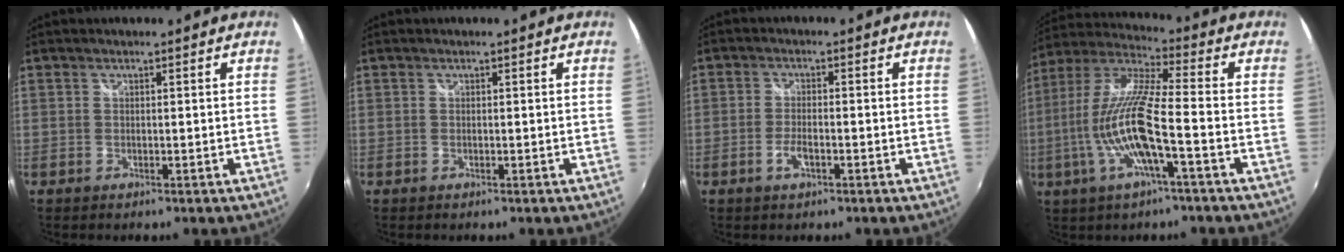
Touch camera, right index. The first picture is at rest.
{"total": 0.0}
{"total": 3.3, "force": [-1.6, 1.2, 2.7], "torque": [-0.060, -0.001, -0.032]}
{"total": 14.9, "force": [-4.4, 1.7, 14.1], "torque": [-0.267, -0.012, -0.083]}